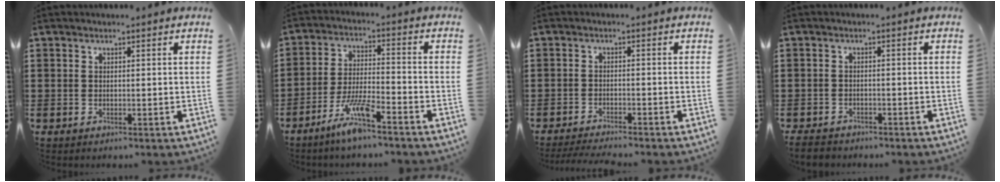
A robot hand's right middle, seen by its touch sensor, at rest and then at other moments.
{"total": 6.9, "force": [-5.1, 0.8, 4.6], "torque": [-0.100, -0.007, -0.098]}
{"total": 2.5, "force": [-2.4, -0.1, 0.7], "torque": [-0.012, 0.001, -0.048]}
{"total": 2.1, "force": [-2.0, 0.6, 0.4], "torque": [-0.019, -0.001, -0.044]}